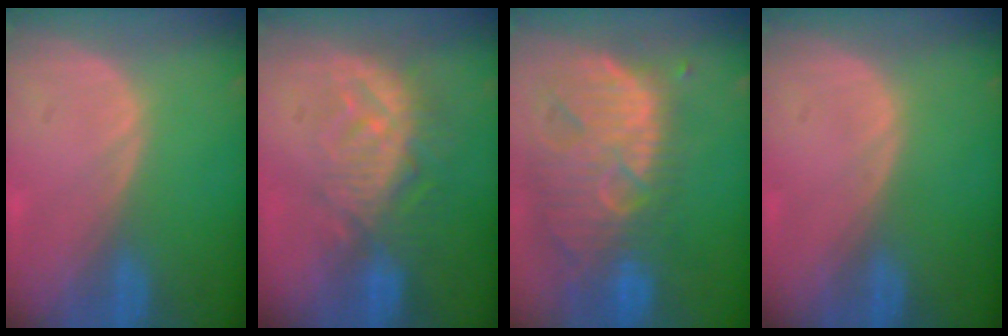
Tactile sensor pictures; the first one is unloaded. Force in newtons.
{"total": 9.3, "press": 8.1, "slide": 4.5}
{"total": 13.4, "press": 11.5, "slide": 6.9}
{"total": 0.0}